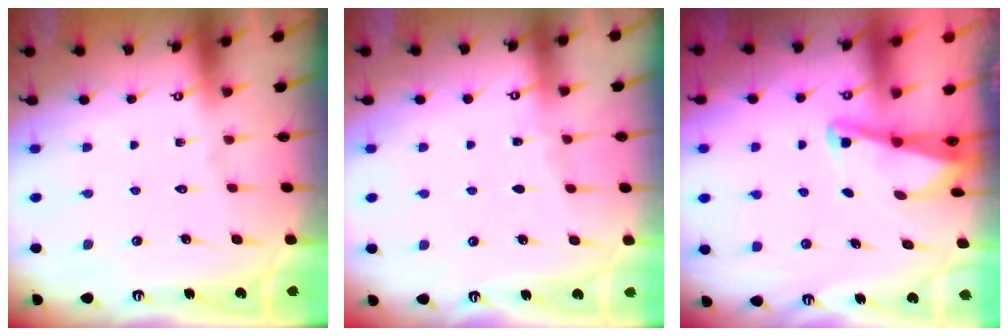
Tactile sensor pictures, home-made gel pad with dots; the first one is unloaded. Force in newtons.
{"total": 2.4, "press": 2.4, "slide": 0.4}
{"total": 2.2, "press": 2.2, "slide": 0.3}